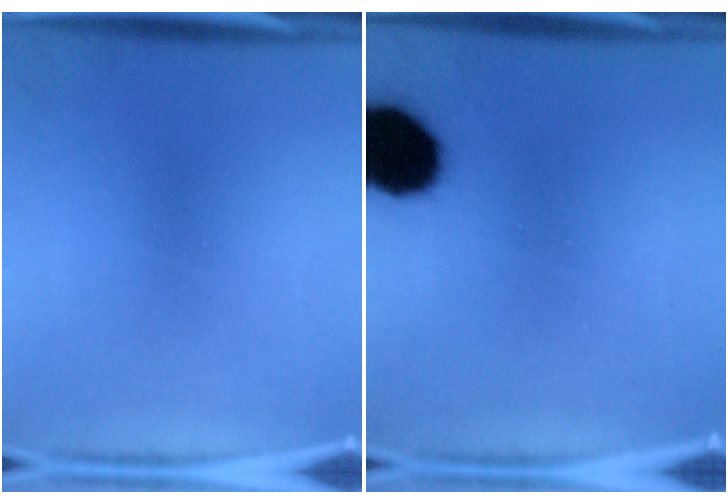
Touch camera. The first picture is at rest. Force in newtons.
{"total": 15.1}